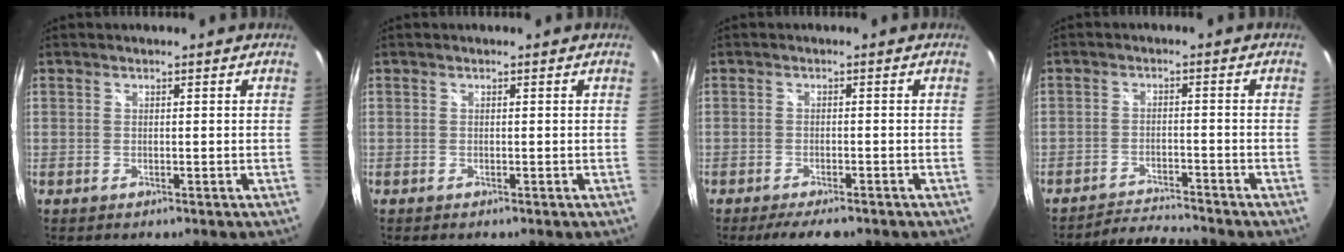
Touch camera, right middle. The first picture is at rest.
{"total": 0.0}
{"total": 5.8, "force": [-4.6, 1.5, 3.1], "torque": [-0.067, -0.017, -0.074]}
{"total": 5.8, "force": [-5.7, -0.8, 0.6], "torque": [-0.034, 0.002, -0.101]}